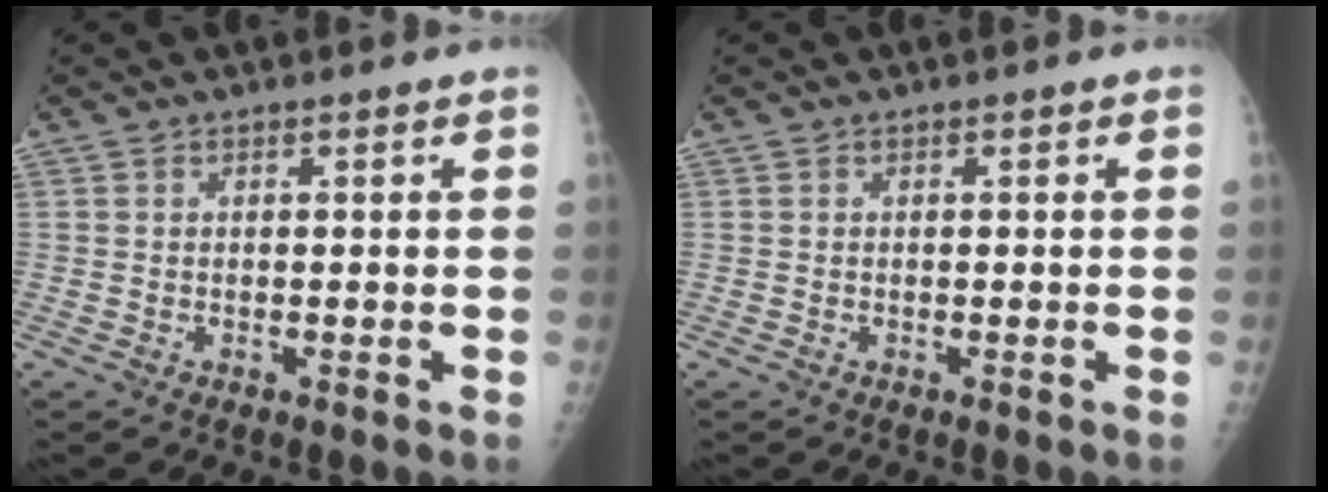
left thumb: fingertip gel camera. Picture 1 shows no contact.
{"total": 0.0}